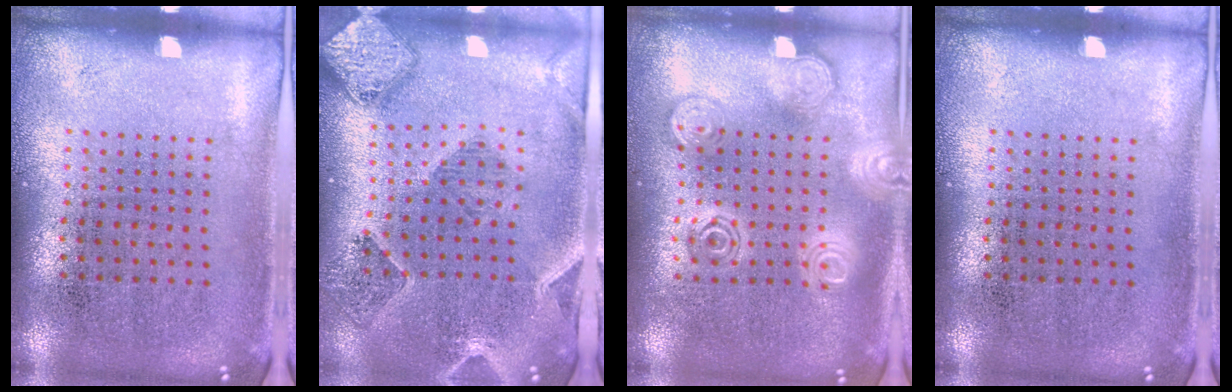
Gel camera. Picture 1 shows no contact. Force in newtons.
{"total": 1.5, "press": 1.4, "slide": 0.3}
{"total": 1.8, "press": 1.8, "slide": 0.2}
{"total": 0.0}